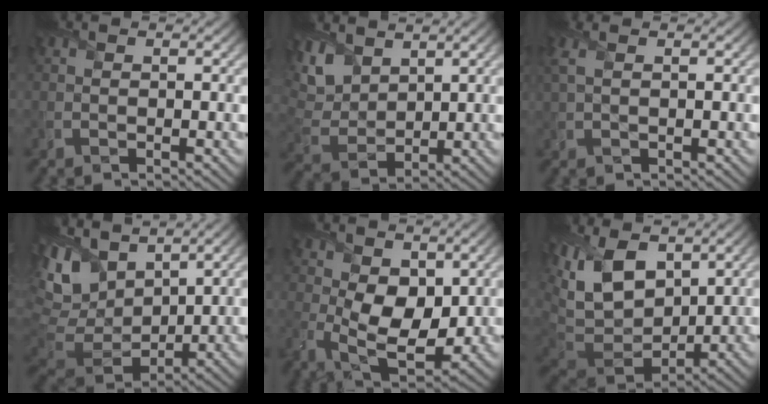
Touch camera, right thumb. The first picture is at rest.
{"total": 7.7, "force": [4.6, 4.3, 4.4], "torque": [-0.135, 0.009, 0.091]}
{"total": 1.8, "force": [0.9, 0.4, 1.5], "torque": [-0.037, 0.007, 0.019]}
{"total": 13.7, "force": [6.5, 7.9, 9.2], "torque": [-0.253, 0.025, 0.129]}
{"total": 9.6, "force": [0.0, 6.1, 7.4], "torque": [-0.163, -0.023, 0.009]}
{"total": 13.8, "force": [4.4, 8.1, 10.2], "torque": [-0.264, 0.006, 0.082]}